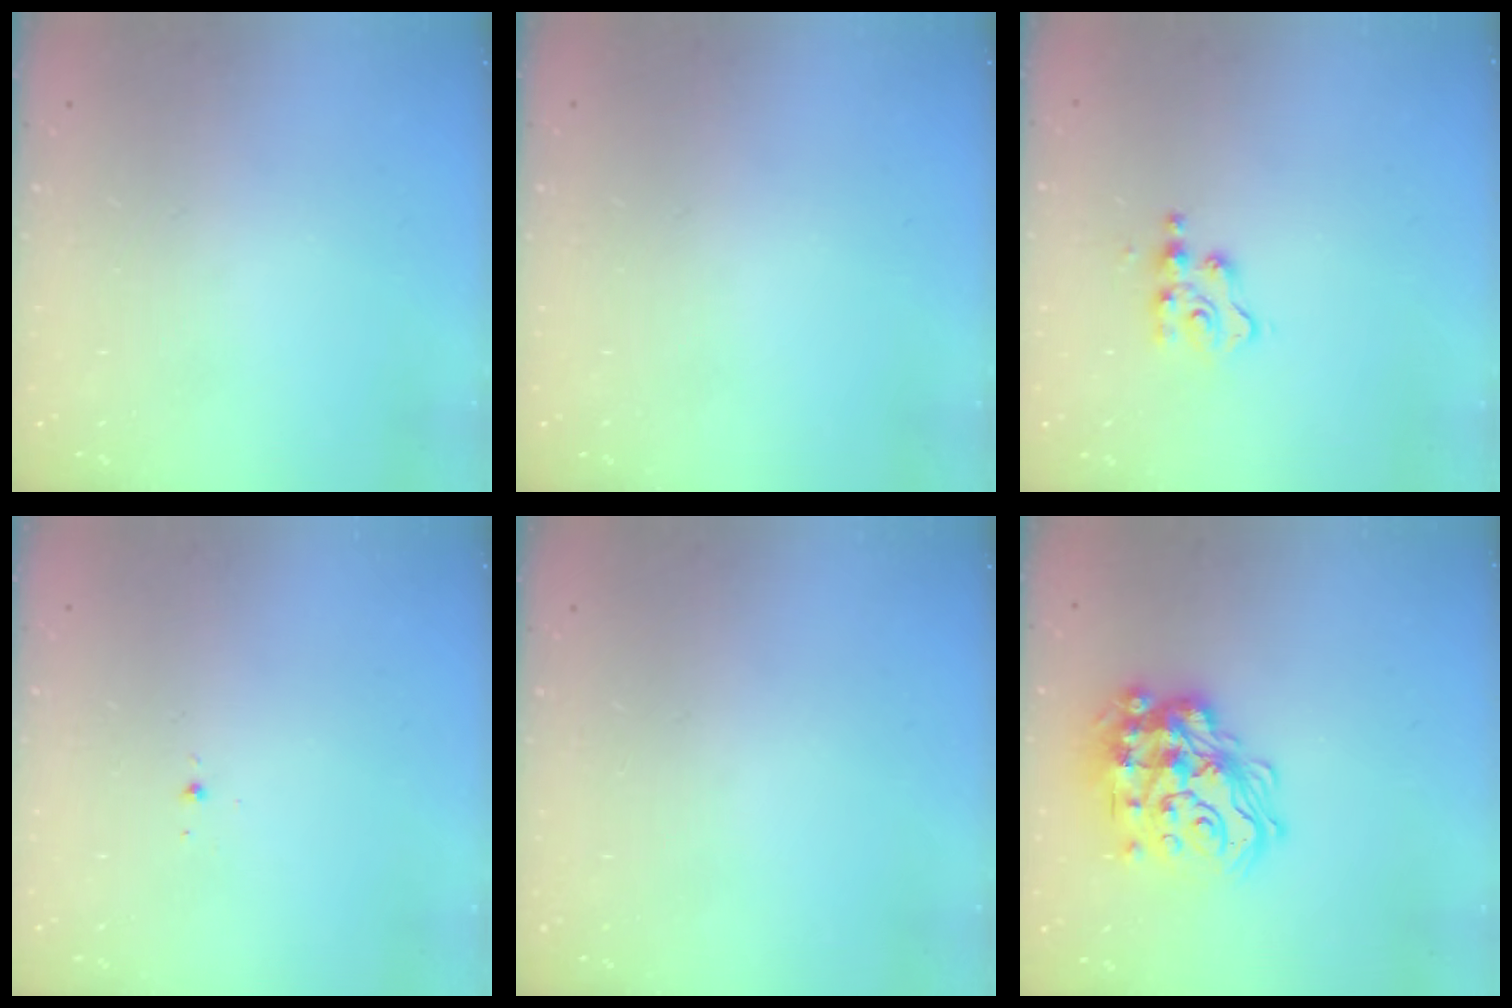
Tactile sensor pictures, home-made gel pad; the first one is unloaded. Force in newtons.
{"total": 0.0}
{"total": 2.3, "press": 2.2, "slide": 0.3}
{"total": 2.9, "press": 2.8, "slide": 0.8}
{"total": 0.0}
{"total": 21.6, "press": 21.5, "slide": 1.8}